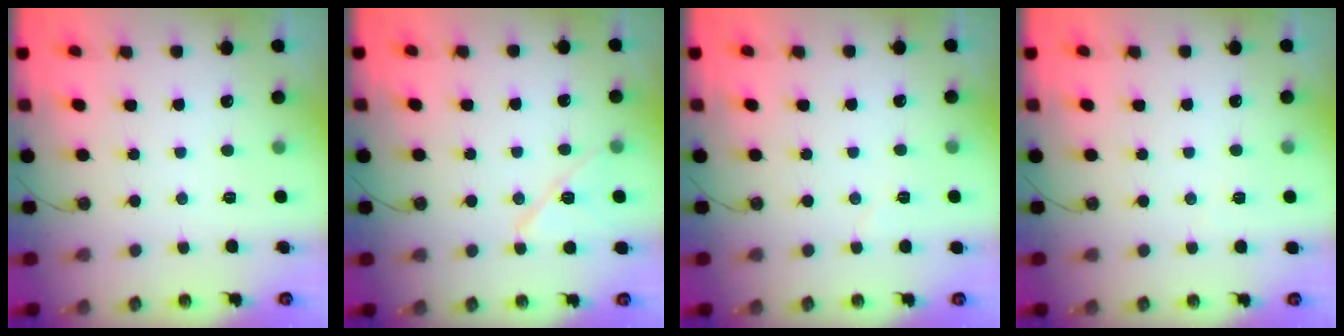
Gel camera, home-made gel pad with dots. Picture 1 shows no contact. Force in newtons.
{"total": 10.6, "press": 10.5, "slide": 1.1}
{"total": 3.0, "press": 2.4, "slide": 1.7}
{"total": 2.7, "press": 2.5, "slide": 1.1}